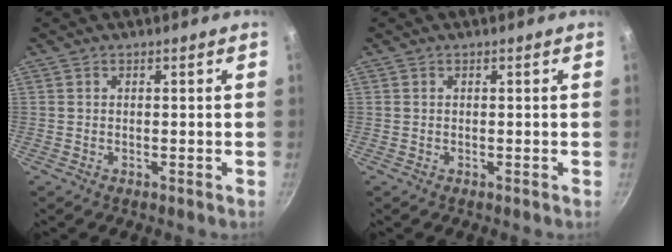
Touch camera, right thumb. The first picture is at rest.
{"total": 0.0}